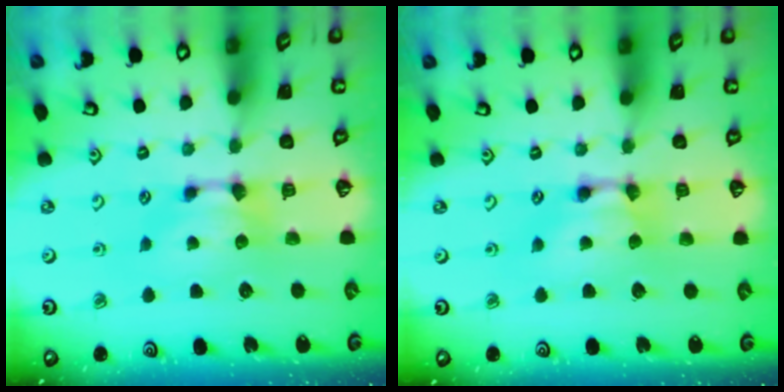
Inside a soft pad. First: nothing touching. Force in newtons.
{"total": 1.7, "press": 1.7, "slide": 0.0}